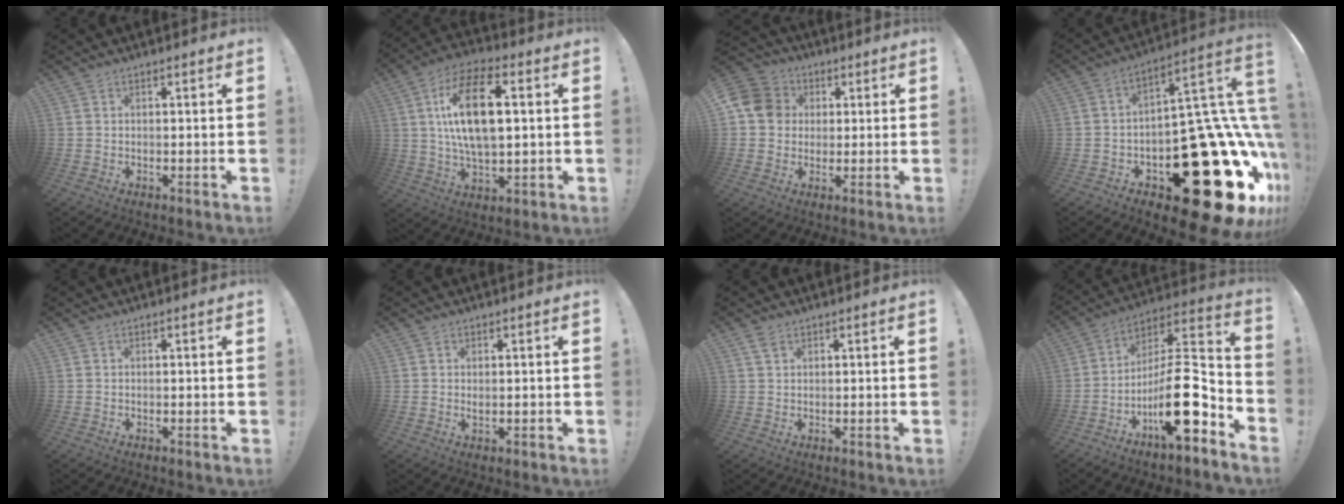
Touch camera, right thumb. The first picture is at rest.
{"total": 18.4, "force": [3.3, 9.5, 15.5], "torque": [-0.264, -0.001, 0.044]}
{"total": 11.2, "force": [1.7, 10.0, 4.8], "torque": [-0.076, 0.008, 0.037]}
{"total": 36.5, "force": [-13.4, 17.7, 28.9], "torque": [-0.297, 0.041, -0.156]}
{"total": 0.0}
{"total": 0.7, "force": [0.4, 0.4, 0.4], "torque": [-0.007, -0.002, 0.007]}
{"total": 2.1, "force": [1.3, 1.3, 1.1], "torque": [-0.015, -0.002, 0.024]}
{"total": 19.1, "force": [-7.6, 6.2, 16.3], "torque": [-0.277, 0.034, -0.124]}